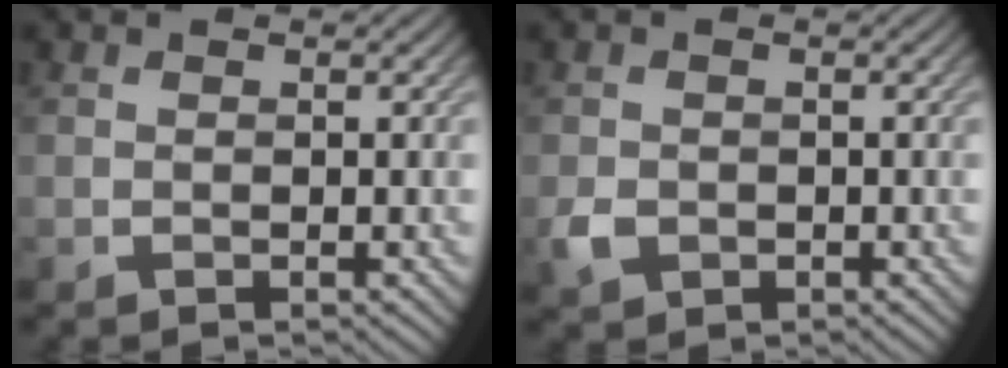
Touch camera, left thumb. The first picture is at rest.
{"total": 2.3, "force": [-0.8, 1.9, 1.1], "torque": [-0.025, -0.009, -0.017]}